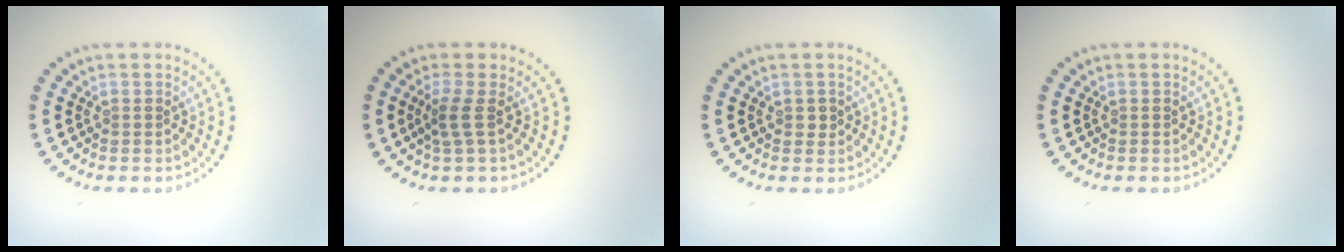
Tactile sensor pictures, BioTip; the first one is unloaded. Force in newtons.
{"total": 2.0, "press": 1.3, "slide": 1.4}
{"total": 0.7, "press": 0.7, "slide": 0.1}
{"total": 0.0}